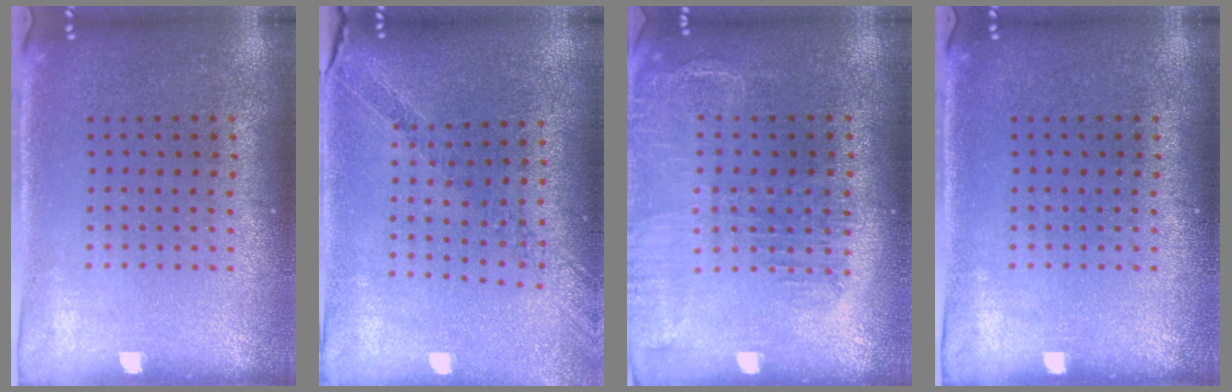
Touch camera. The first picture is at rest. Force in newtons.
{"total": 0.9, "press": 0.9, "slide": 0.3}
{"total": 1.6, "press": 1.5, "slide": 0.5}
{"total": 0.0}